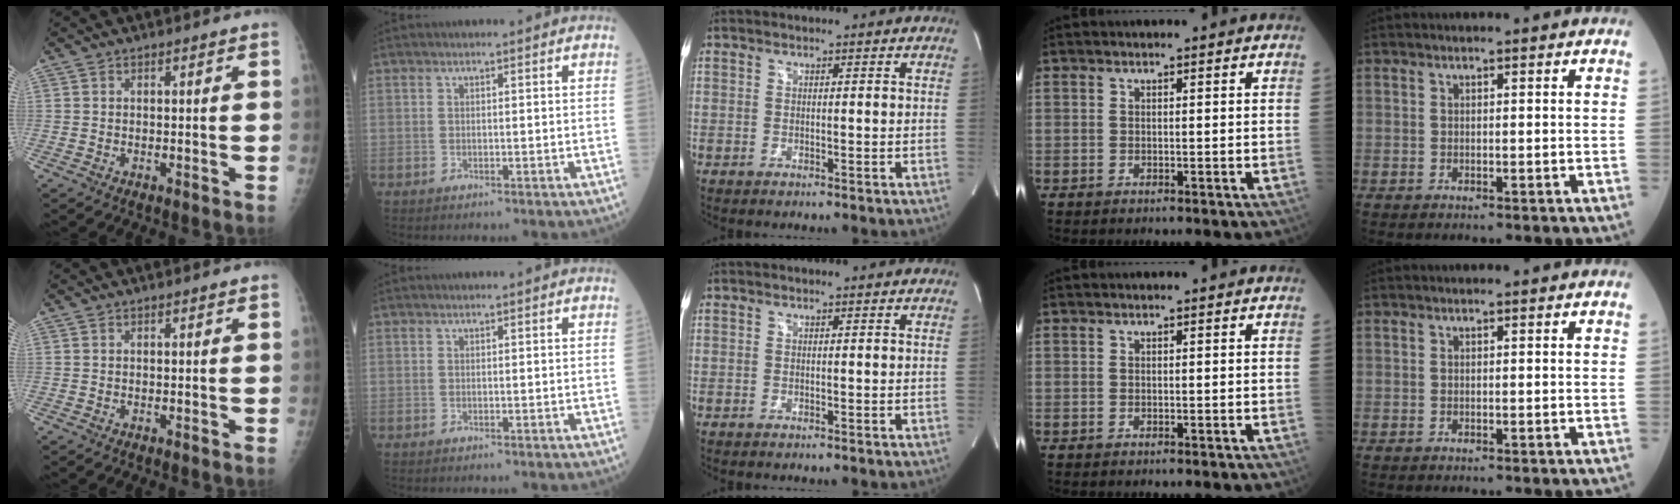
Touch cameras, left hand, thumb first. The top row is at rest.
{}